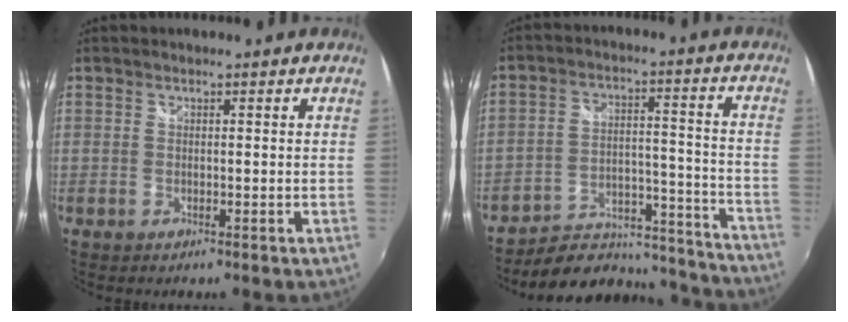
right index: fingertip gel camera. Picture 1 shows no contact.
{"total": 21.2, "force": [-19.2, 7.3, 5.4], "torque": [-0.087, 0.044, -0.240]}